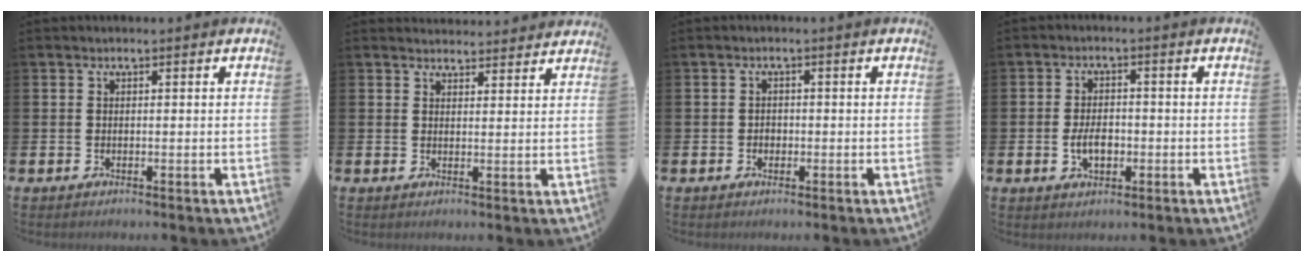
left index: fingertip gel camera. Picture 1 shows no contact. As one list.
[{"total": 3.0, "force": [3.0, 0.6, -0.2], "torque": [0.008, -0.019, 0.053]}, {"total": 1.2, "force": [-0.3, 1.0, 0.4], "torque": [0.000, 0.001, -0.010]}, {"total": 3.6, "force": [-0.7, 2.2, 2.8], "torque": [-0.041, -0.001, -0.015]}]